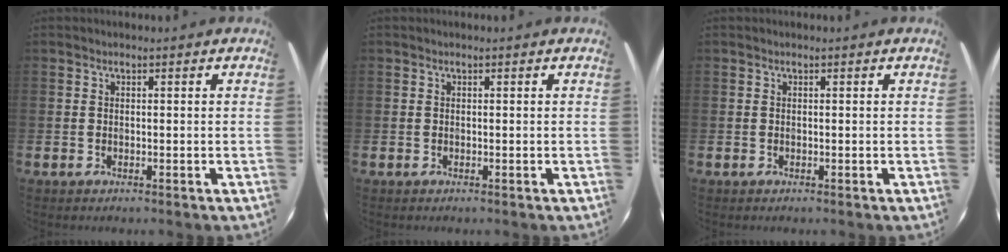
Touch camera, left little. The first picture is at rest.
{"total": 0.0}
{"total": 0.0}